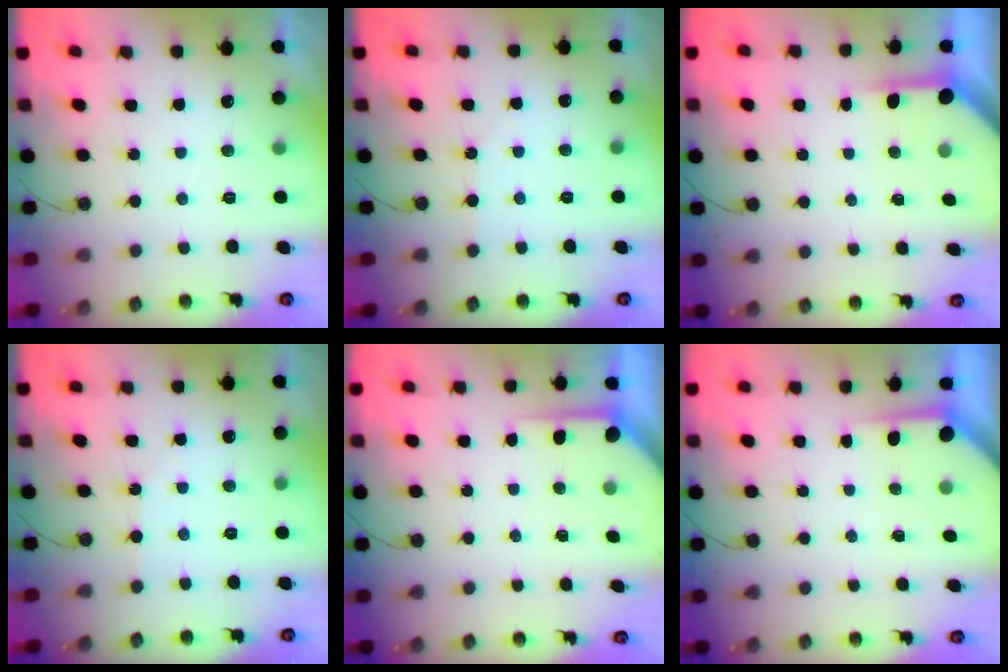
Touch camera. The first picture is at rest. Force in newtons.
{"total": 1.6, "press": 1.5, "slide": 0.3}
{"total": 3.9, "press": 3.8, "slide": 0.3}
{"total": 1.6, "press": 1.5, "slide": 0.3}
{"total": 4.5, "press": 4.5, "slide": 0.4}
{"total": 3.6, "press": 3.6, "slide": 0.4}